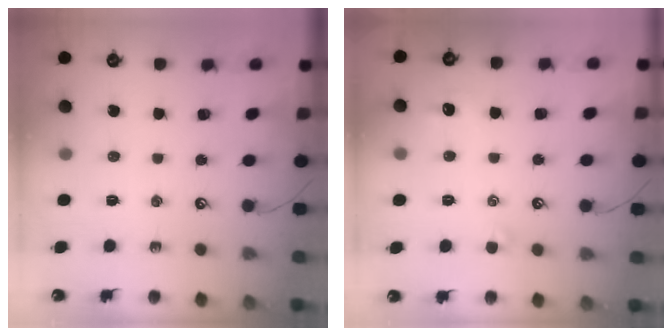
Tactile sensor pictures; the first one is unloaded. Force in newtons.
{"total": 1.0, "press": 0.8, "slide": 0.7}